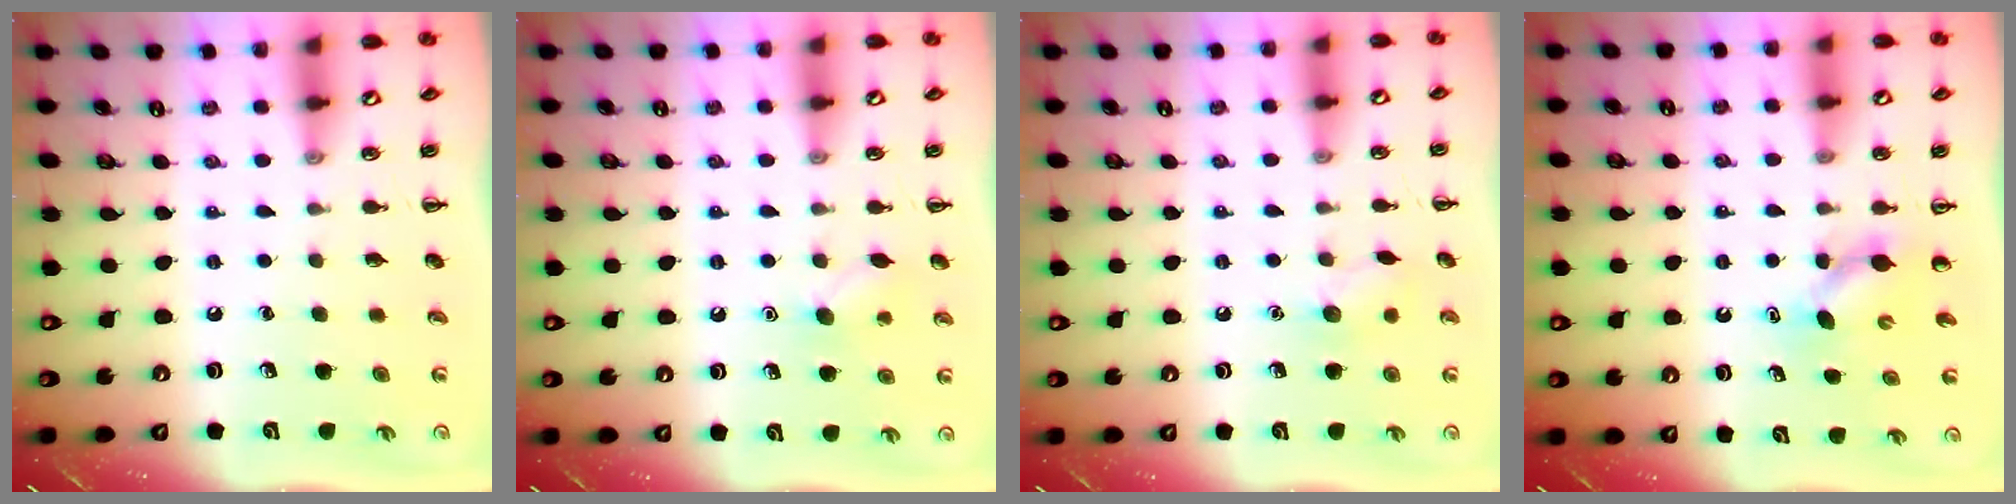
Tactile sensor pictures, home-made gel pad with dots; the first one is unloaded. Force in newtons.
{"total": 7.8, "press": 7.6, "slide": 1.9}
{"total": 6.9, "press": 6.8, "slide": 1.5}
{"total": 4.2, "press": 4.2, "slide": 0.3}